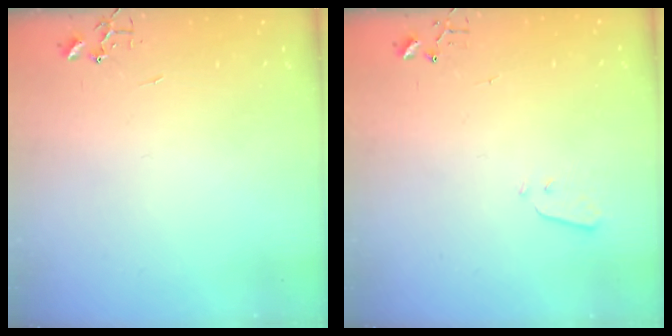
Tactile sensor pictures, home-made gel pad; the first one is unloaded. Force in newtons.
{"total": 2.2, "press": 2.1, "slide": 0.3}